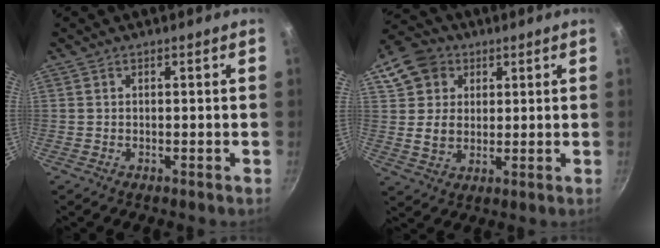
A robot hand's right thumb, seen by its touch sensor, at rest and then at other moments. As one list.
[{"total": 10.8, "force": [4.6, 8.7, 4.5], "torque": [-0.059, -0.003, 0.077]}]